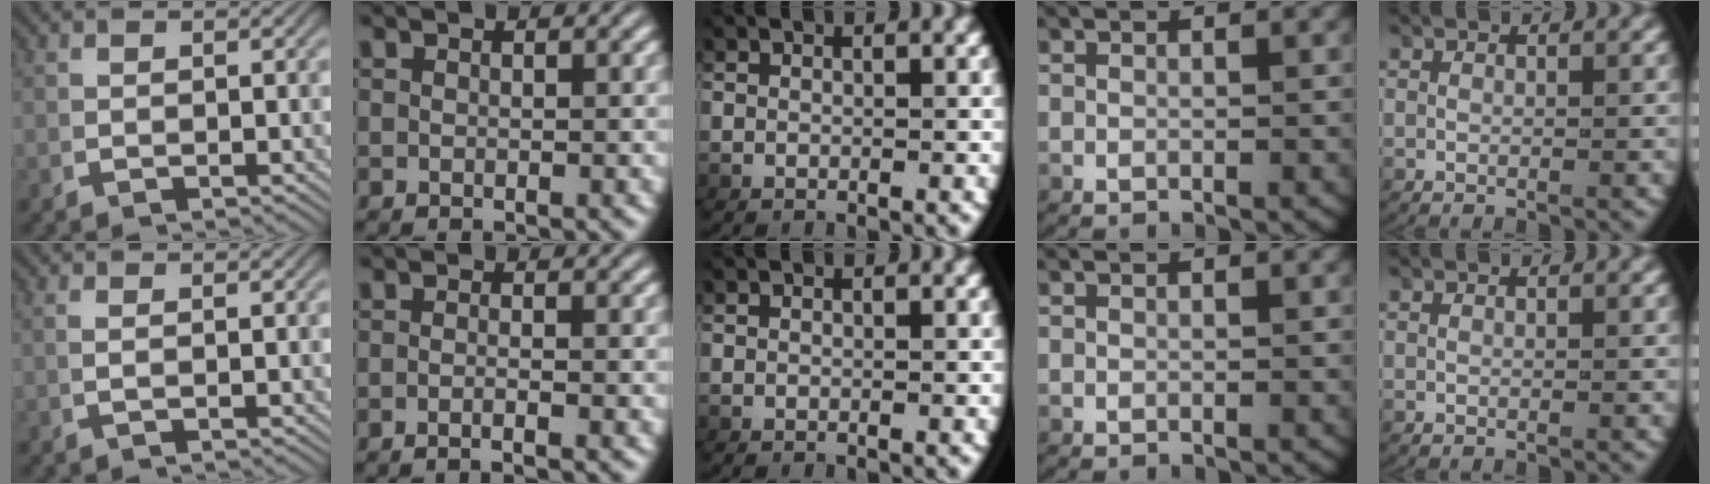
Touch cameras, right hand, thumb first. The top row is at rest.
{"thumb": {"total": 0.7, "force": [0.3, -0.3, 0.5], "torque": [-0.014, 0.003, 0.008]}, "index": {"total": 1.7, "force": [-1.4, -0.4, 0.8], "torque": [-0.010, 0.004, -0.028]}}